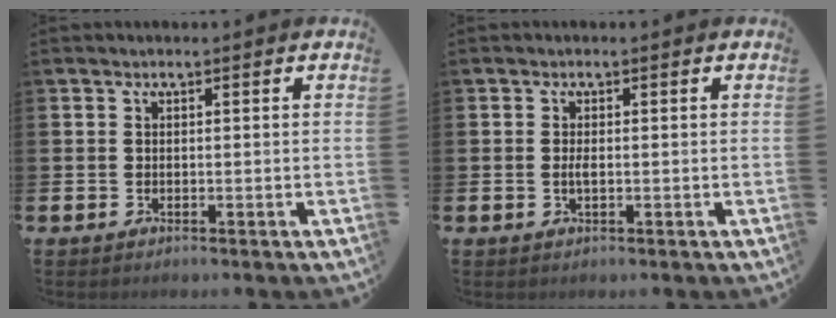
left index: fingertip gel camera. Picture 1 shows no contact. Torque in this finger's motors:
{"motor_torque": [0.35, -0.04, 0.00, 0.05]}